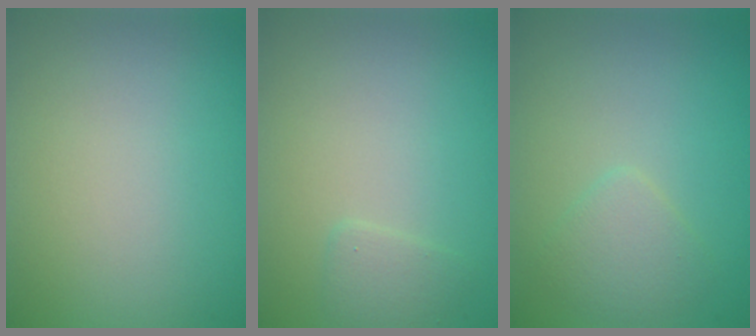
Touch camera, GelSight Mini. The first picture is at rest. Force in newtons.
{"total": 1.1, "press": 1.1, "slide": 0.2}
{"total": 2.0, "press": 2.0, "slide": 0.1}